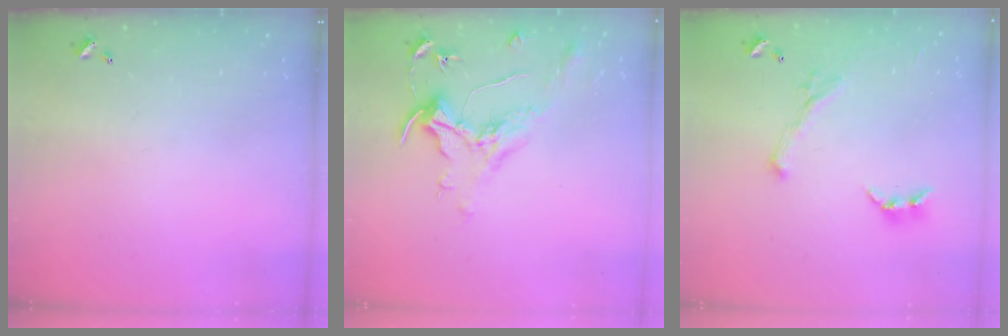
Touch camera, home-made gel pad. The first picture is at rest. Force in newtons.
{"total": 1.5, "press": 1.3, "slide": 0.7}
{"total": 1.1, "press": 0.6, "slide": 0.9}